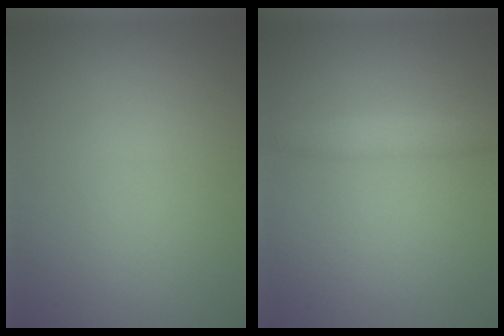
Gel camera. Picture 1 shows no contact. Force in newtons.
{"total": 1.6, "press": 1.6, "slide": 0.1}